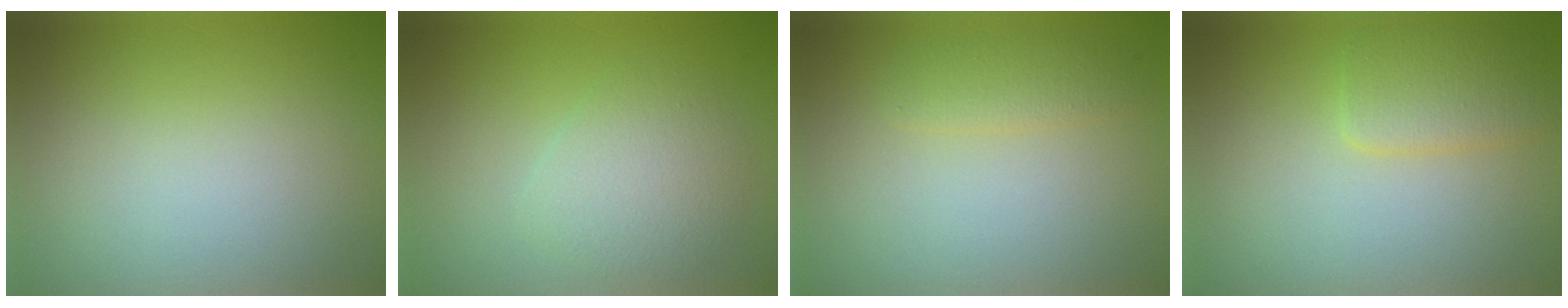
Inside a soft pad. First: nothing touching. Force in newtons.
{"total": 3.0, "press": 3.0, "slide": 0.0}
{"total": 1.6, "press": 1.6, "slide": 0.2}
{"total": 2.8, "press": 2.8, "slide": 0.1}